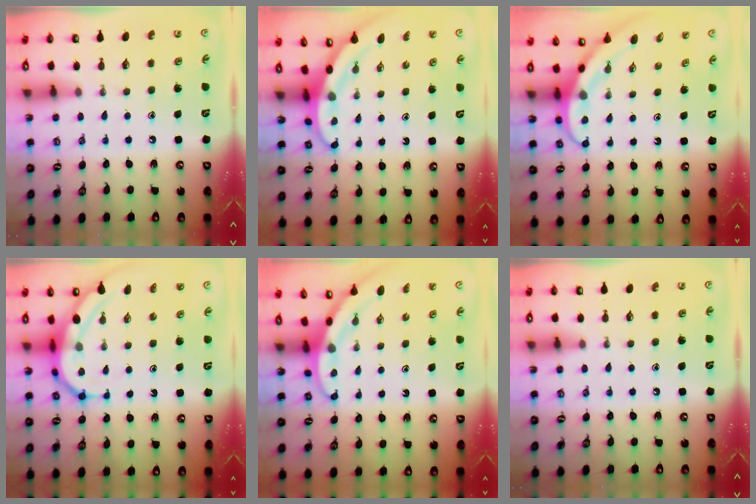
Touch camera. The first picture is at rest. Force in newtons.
{"total": 3.5, "press": 3.5, "slide": 0.1}
{"total": 3.8, "press": 3.8, "slide": 0.3}
{"total": 8.0, "press": 7.9, "slide": 0.9}
{"total": 3.1, "press": 3.1, "slide": 0.1}
{"total": 0.0}